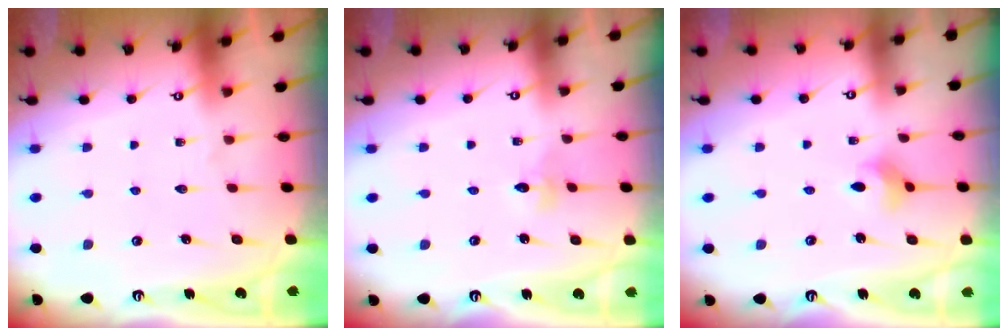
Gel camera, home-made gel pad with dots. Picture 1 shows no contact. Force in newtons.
{"total": 2.3, "press": 2.3, "slide": 0.2}
{"total": 2.8, "press": 2.8, "slide": 0.2}